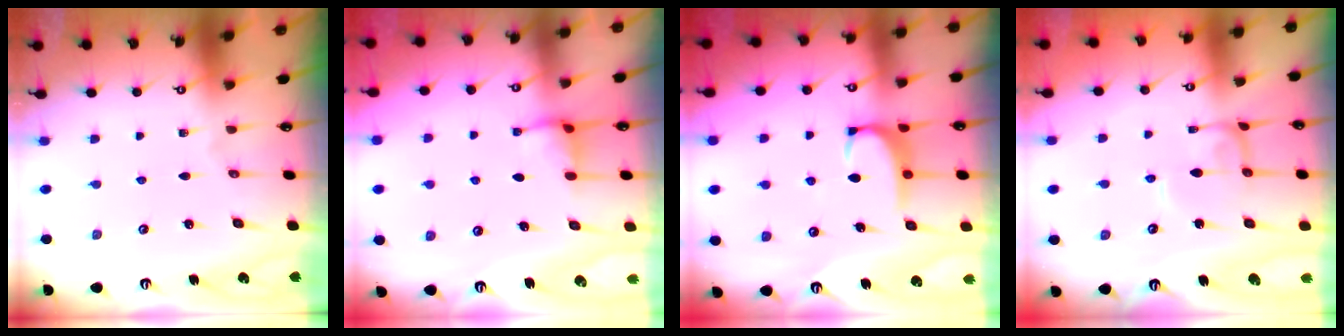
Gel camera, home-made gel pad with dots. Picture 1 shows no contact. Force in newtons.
{"total": 3.0, "press": 3.0, "slide": 0.3}
{"total": 2.2, "press": 2.1, "slide": 0.7}
{"total": 0.0}